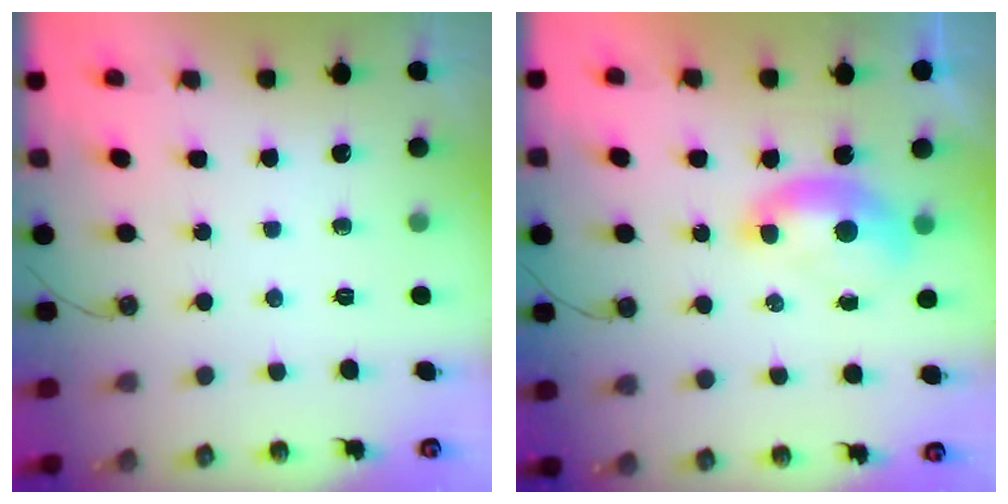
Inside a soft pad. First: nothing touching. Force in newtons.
{"total": 1.6, "press": 1.5, "slide": 0.6}